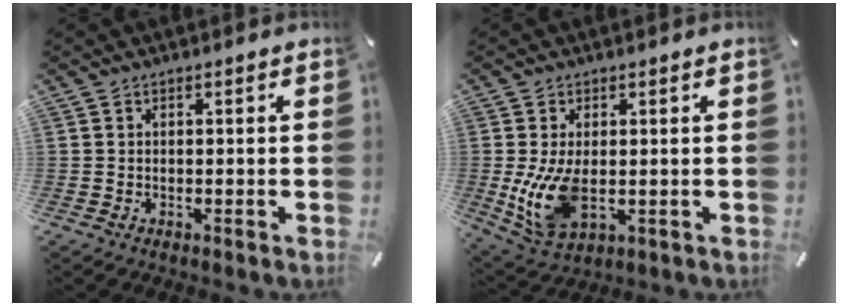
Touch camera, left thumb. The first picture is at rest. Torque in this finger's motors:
{"motor_torque": [0.68, 2.52, 1.42, -0.07, 0.54]}